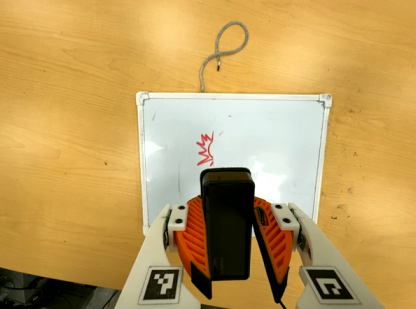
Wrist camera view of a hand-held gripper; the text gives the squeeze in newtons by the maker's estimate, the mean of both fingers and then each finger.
{"total": 8.4, "left": 8.5, "right": 8.3}